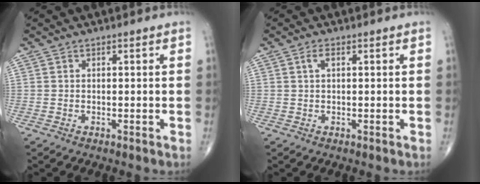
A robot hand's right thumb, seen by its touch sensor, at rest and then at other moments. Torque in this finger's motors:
{"motor_torque": [0.15, 0.60, 0.11, -0.05, 0.00]}